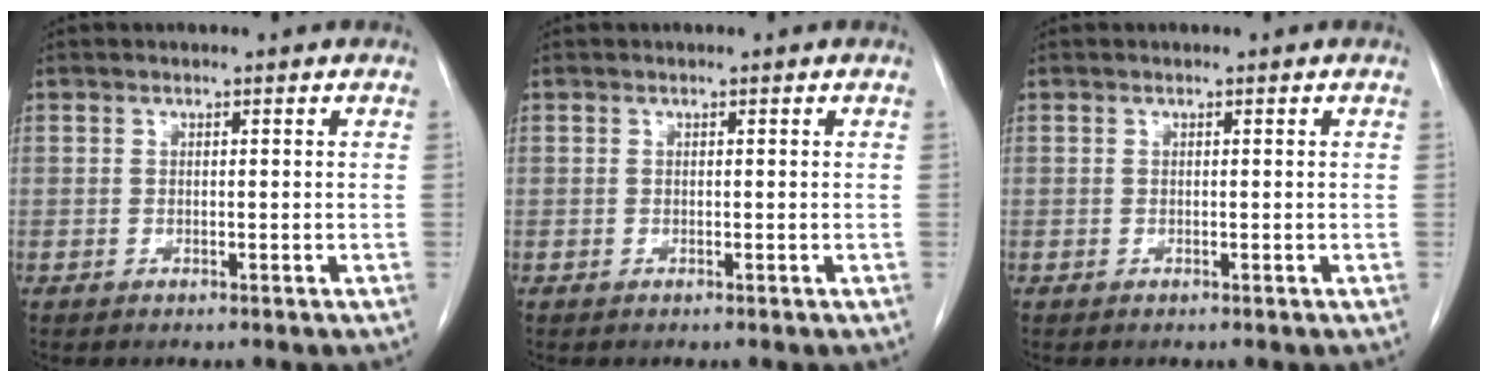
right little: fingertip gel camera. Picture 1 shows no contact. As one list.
[{"total": 0.0}, {"total": 0.0}]